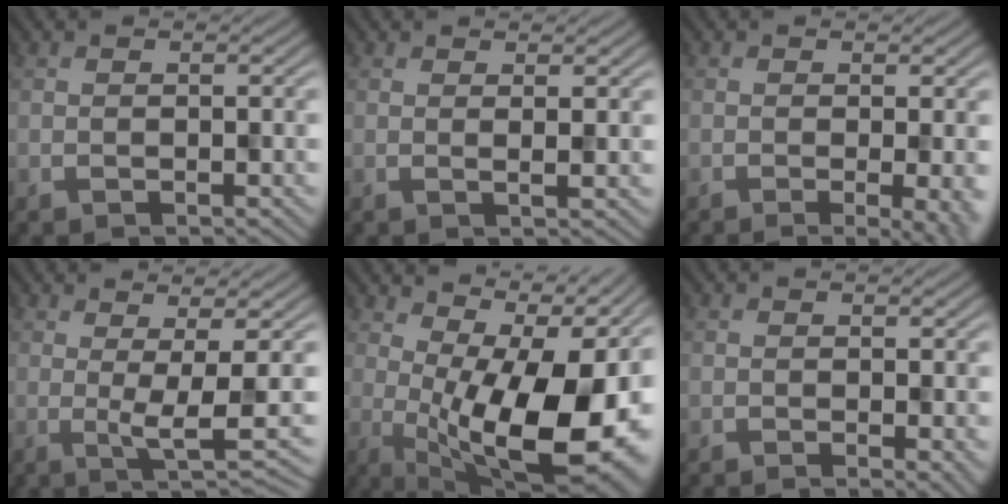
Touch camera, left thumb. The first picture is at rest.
{"total": 1.5, "force": [0.8, 0.1, 1.2], "torque": [-0.014, 0.002, 0.010]}
{"total": 6.5, "force": [-2.4, 1.8, 5.8], "torque": [-0.072, -0.002, -0.020]}
{"total": 4.3, "force": [0.6, 0.5, 4.2], "torque": [-0.070, -0.003, 0.013]}
{"total": 17.3, "force": [0.9, 7.1, 15.8], "torque": [-0.203, -0.009, 0.022]}
{"total": 3.0, "force": [-1.2, 0.6, 2.6], "torque": [-0.043, 0.001, -0.009]}